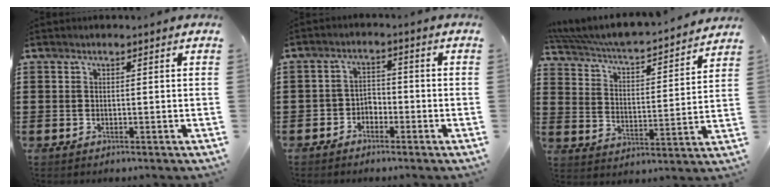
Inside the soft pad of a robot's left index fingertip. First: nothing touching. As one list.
[{"total": 2.7, "force": [-2.4, 1.3, 0.2], "torque": [-0.013, 0.005, -0.053]}, {"total": 4.1, "force": [3.9, 0.1, 1.3], "torque": [-0.048, -0.041, 0.057]}]